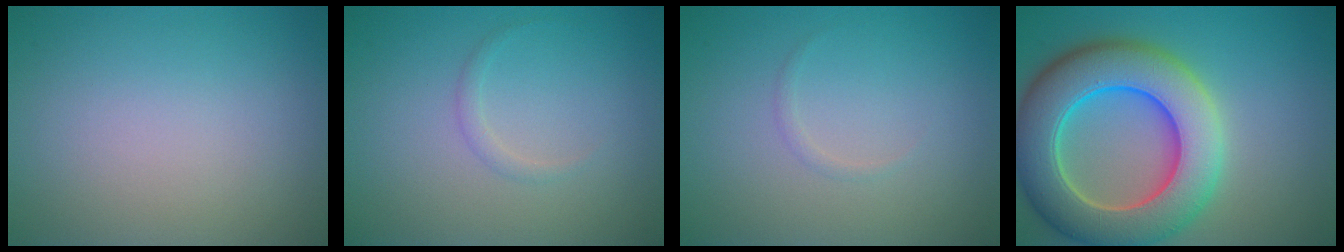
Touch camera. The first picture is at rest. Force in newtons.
{"total": 0.8, "press": 0.8, "slide": 0.1}
{"total": 0.6, "press": 0.6, "slide": 0.1}
{"total": 11.2, "press": 11.2, "slide": 0.6}